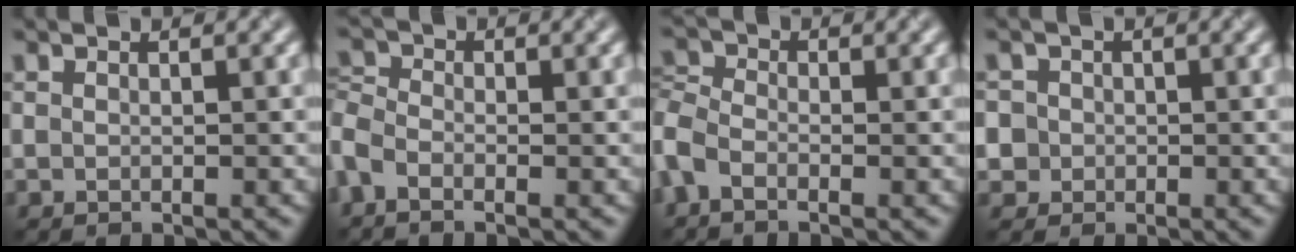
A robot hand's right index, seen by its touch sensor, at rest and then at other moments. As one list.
[{"total": 2.4, "force": [-1.2, 1.3, 1.7], "torque": [-0.049, -0.003, -0.037]}, {"total": 2.8, "force": [-1.2, 1.6, 1.9], "torque": [-0.048, 0.002, -0.044]}, {"total": 3.7, "force": [0.2, 3.5, 1.0], "torque": [-0.003, 0.023, -0.015]}]